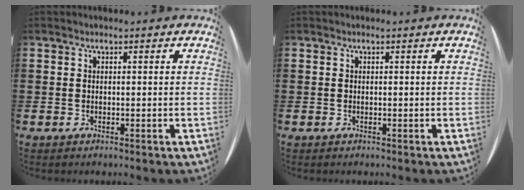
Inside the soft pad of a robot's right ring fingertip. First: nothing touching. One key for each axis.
{"total": 0.0}